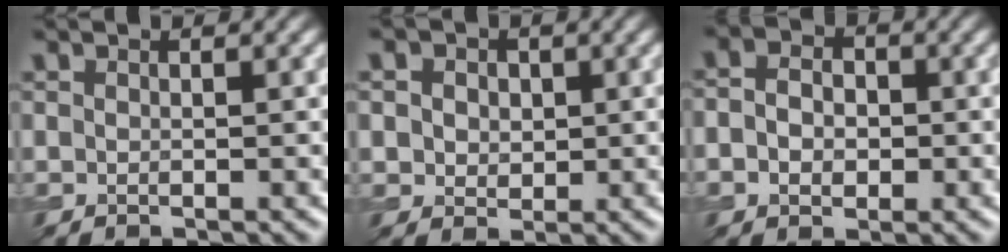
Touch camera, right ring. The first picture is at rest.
{"total": 4.2, "force": [1.4, 3.4, 2.0], "torque": [-0.033, 0.014, 0.007]}
{"total": 3.4, "force": [-0.2, 2.7, 2.0], "torque": [-0.032, 0.002, -0.012]}